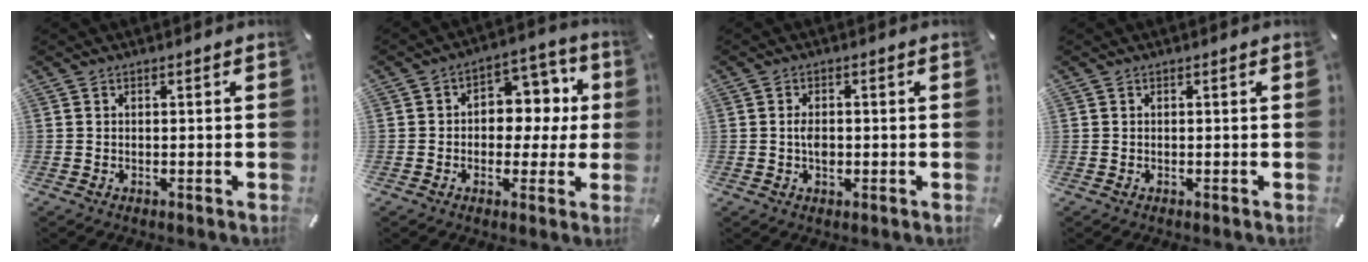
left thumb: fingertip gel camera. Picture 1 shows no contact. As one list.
[{"total": 8.9, "force": [0.5, 7.3, 5.1], "torque": [-0.058, -0.002, 0.004]}, {"total": 2.9, "force": [-0.3, 1.9, 2.2], "torque": [-0.049, 0.001, -0.007]}, {"total": 0.0}]